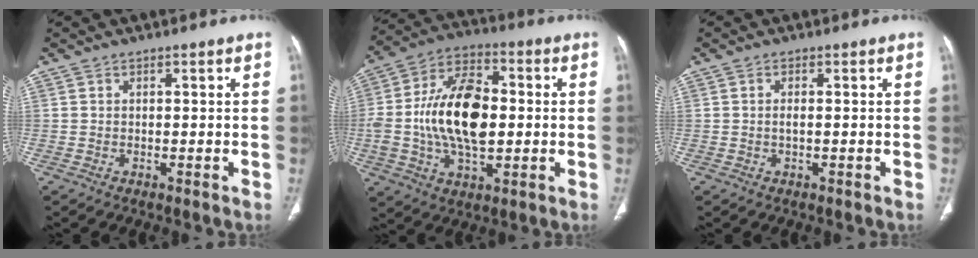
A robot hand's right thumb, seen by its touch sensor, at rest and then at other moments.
{"total": 18.6, "force": [-0.2, 10.4, 15.4], "torque": [-0.274, 0.021, -0.003]}
{"total": 1.2, "force": [0.0, 0.3, 1.2], "torque": [-0.027, -0.001, -0.003]}